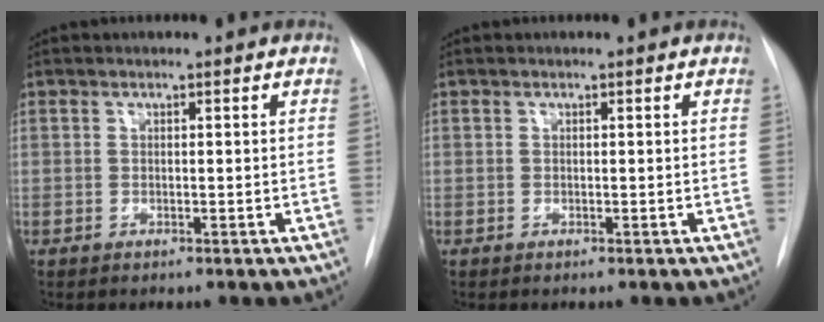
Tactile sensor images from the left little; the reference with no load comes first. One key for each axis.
{"total": 0.0}